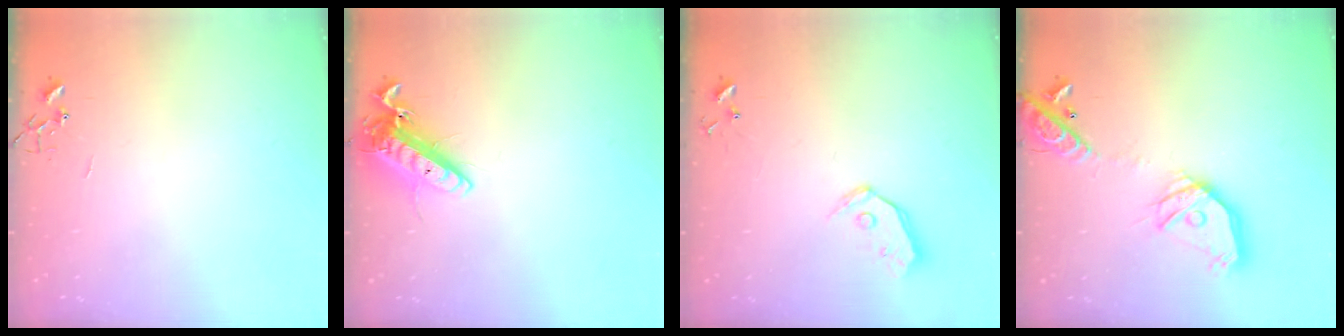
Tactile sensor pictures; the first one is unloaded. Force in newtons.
{"total": 14.0, "press": 13.9, "slide": 2.0}
{"total": 7.7, "press": 7.6, "slide": 0.9}
{"total": 18.8, "press": 18.6, "slide": 3.0}